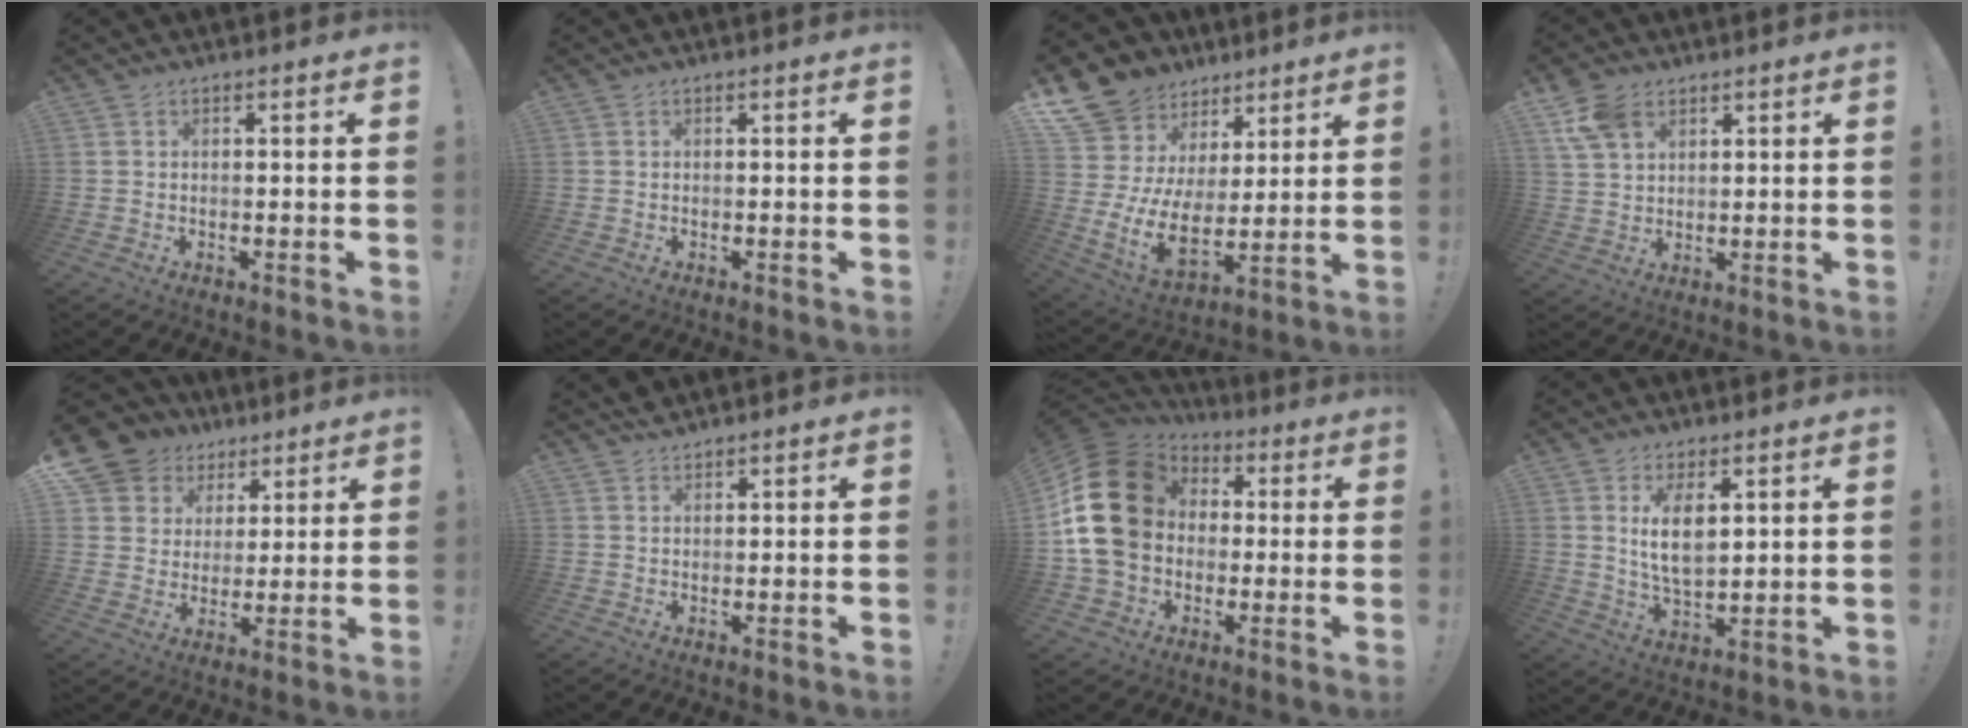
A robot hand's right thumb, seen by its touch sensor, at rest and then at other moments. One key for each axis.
{"total": 0.0}
{"total": 14.5, "fx": 4.0, "fy": 11.4, "fz": 8.0, "tx": -0.161, "ty": -0.051, "tz": 0.092}
{"total": 8.9, "fx": 4.9, "fy": 5.8, "fz": 4.6, "tx": -0.086, "ty": -0.014, "tz": 0.097}
{"total": 11.4, "fx": 6.5, "fy": 8.9, "fz": 3.0, "tx": -0.044, "ty": -0.048, "tz": 0.133}
{"total": 2.0, "fx": 1.9, "fy": 0.7, "fz": 0.2, "tx": -0.003, "ty": -0.011, "tz": 0.037}
{"total": 22.2, "fx": 2.4, "fy": 17.2, "fz": 13.9, "tx": -0.249, "ty": 0.007, "tz": 0.057}
{"total": 8.8, "fx": 3.1, "fy": 4.3, "fz": 7.1, "tx": -0.139, "ty": -0.014, "tz": 0.050}